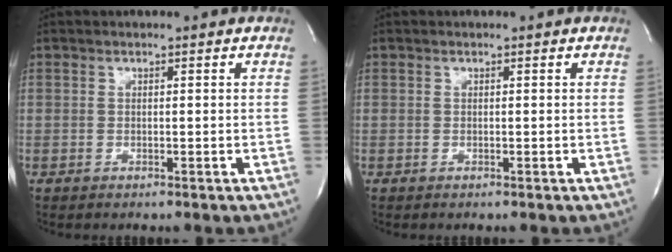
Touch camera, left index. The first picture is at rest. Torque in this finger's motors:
{"motor_torque": [-0.02, 0.00, 0.00, -0.02]}